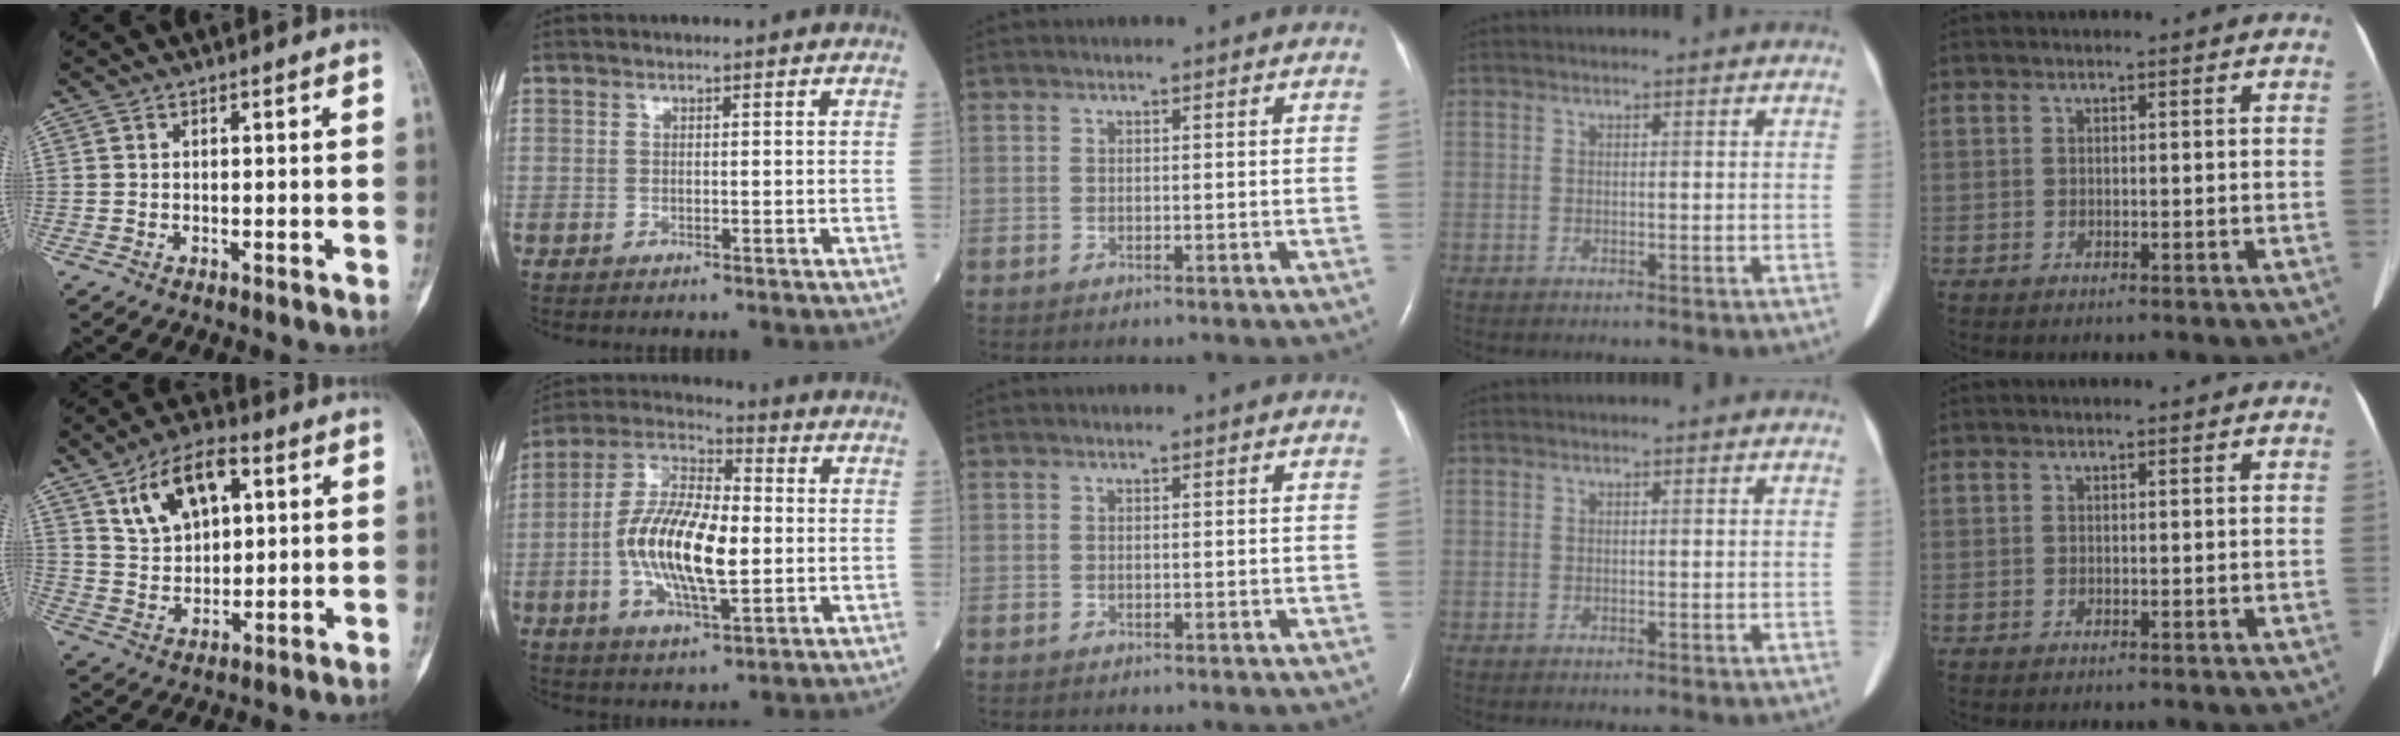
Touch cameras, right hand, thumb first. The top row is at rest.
{"thumb": {"total": 12.7, "force": [5.4, 7.2, 9.0], "torque": [-0.133, -0.007, 0.099]}, "index": {"total": 15.3, "force": [-1.5, 5.1, 14.4], "torque": [-0.289, 0.007, -0.030]}}